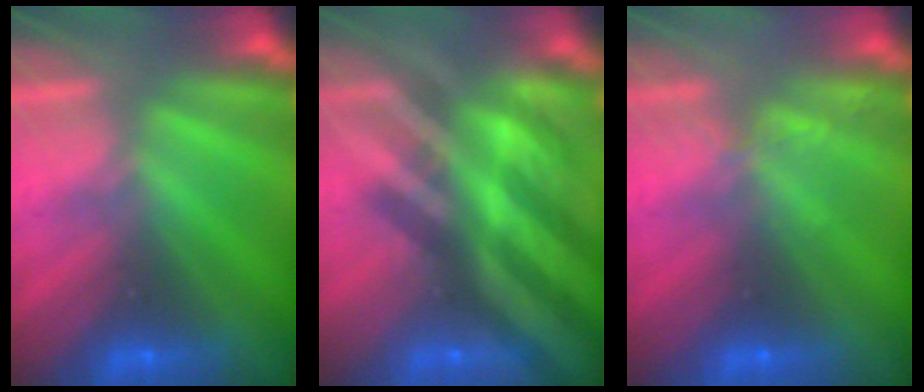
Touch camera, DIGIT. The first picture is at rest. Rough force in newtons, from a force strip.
{"total": 6.8}
{"total": 2.1}